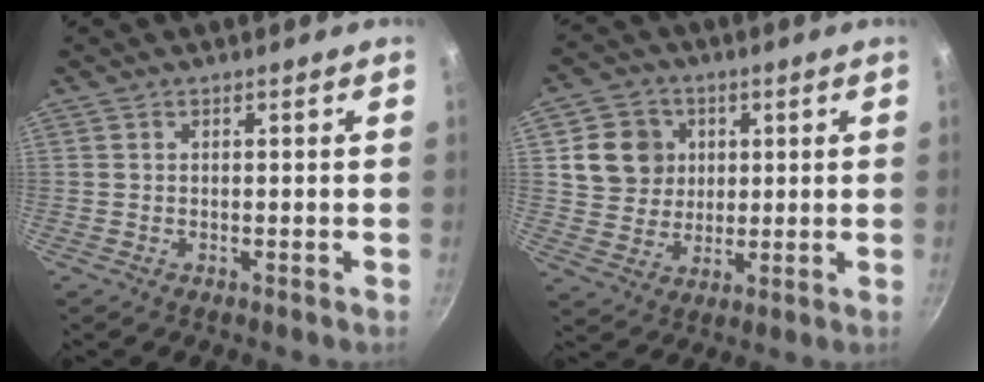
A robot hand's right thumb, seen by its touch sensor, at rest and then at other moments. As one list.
[{"total": 9.6, "force": [2.4, 8.7, 3.3], "torque": [-0.025, -0.002, 0.042]}]